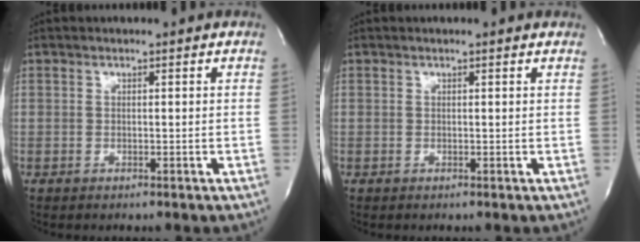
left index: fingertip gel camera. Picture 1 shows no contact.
{"total": 0.7, "force": [0.5, 0.0, 0.5], "torque": [-0.011, 0.006, 0.003]}